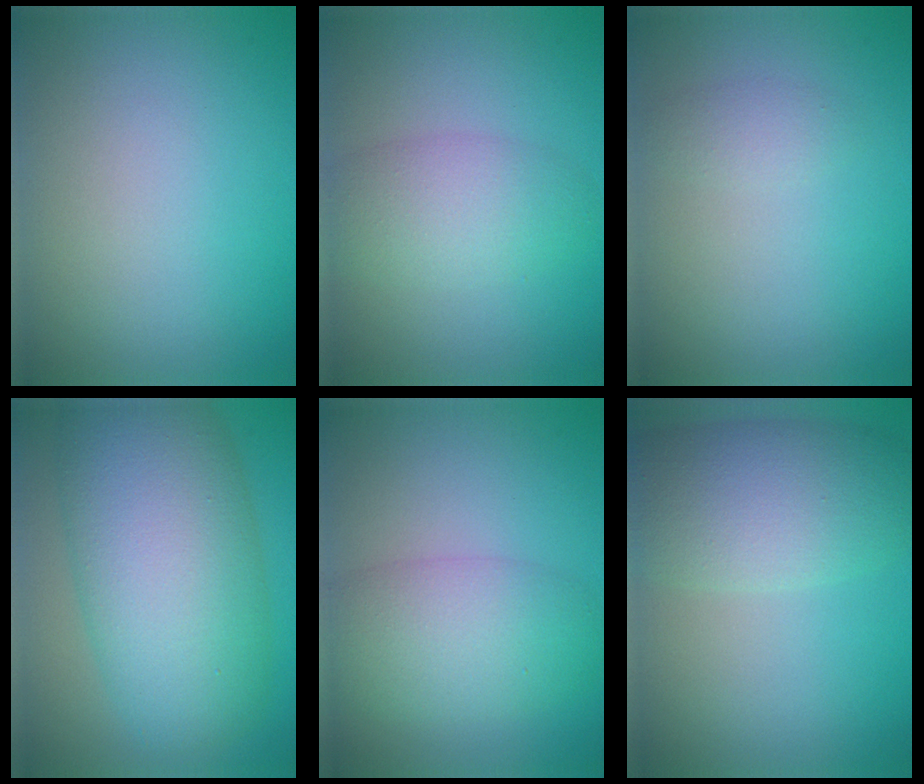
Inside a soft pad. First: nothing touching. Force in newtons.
{"total": 4.0, "press": 4.0, "slide": 0.1}
{"total": 1.1, "press": 1.1, "slide": 0.0}
{"total": 12.0, "press": 12.0, "slide": 0.5}
{"total": 5.7, "press": 5.7, "slide": 0.2}
{"total": 5.6, "press": 5.6, "slide": 0.4}